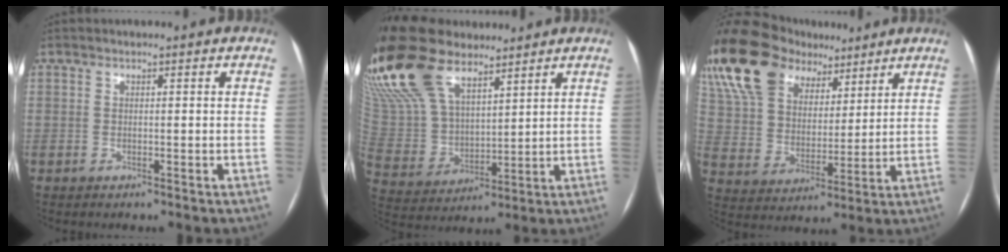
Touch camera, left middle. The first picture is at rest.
{"total": 21.8, "force": [15.7, 9.3, 11.9], "torque": [-0.288, 0.036, 0.296]}
{"total": 18.6, "force": [12.2, 10.9, 8.9], "torque": [-0.189, 0.063, 0.222]}